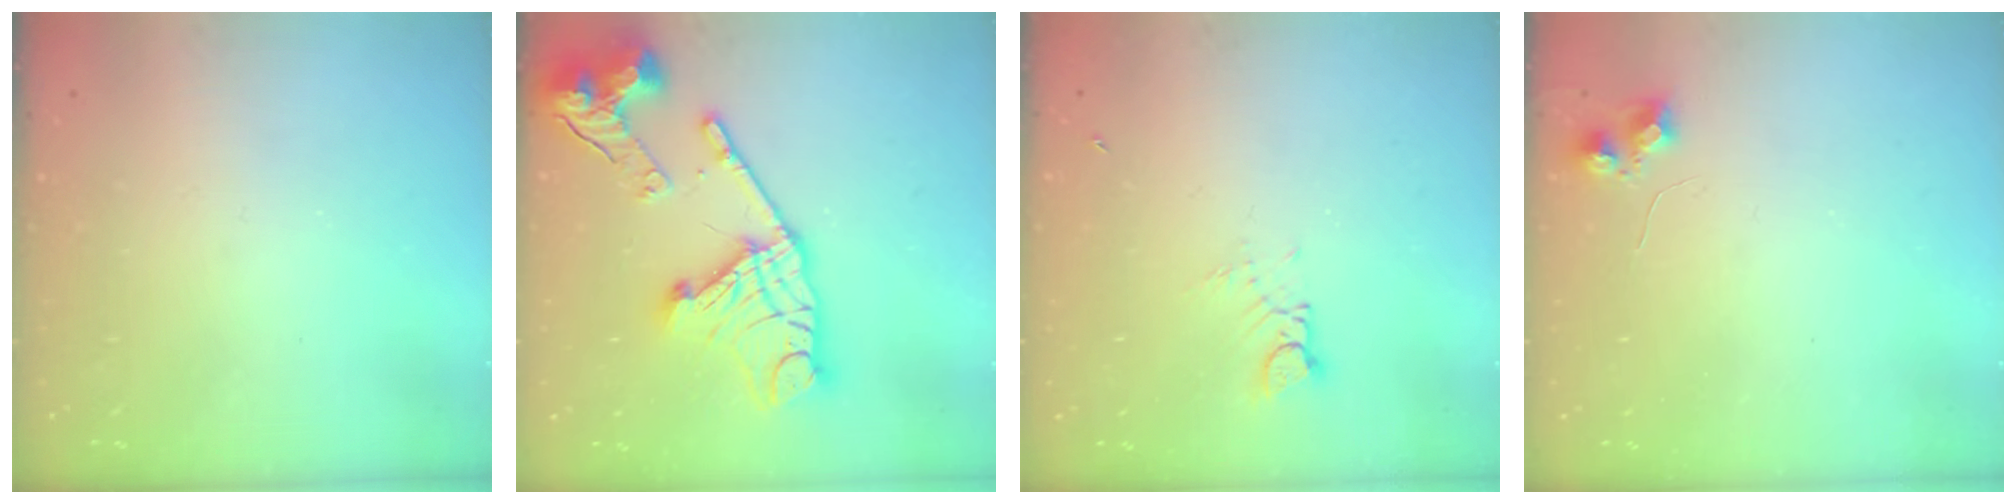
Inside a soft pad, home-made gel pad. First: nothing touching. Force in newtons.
{"total": 22.9, "press": 22.8, "slide": 2.1}
{"total": 3.0, "press": 2.9, "slide": 0.3}
{"total": 5.9, "press": 5.9, "slide": 0.7}